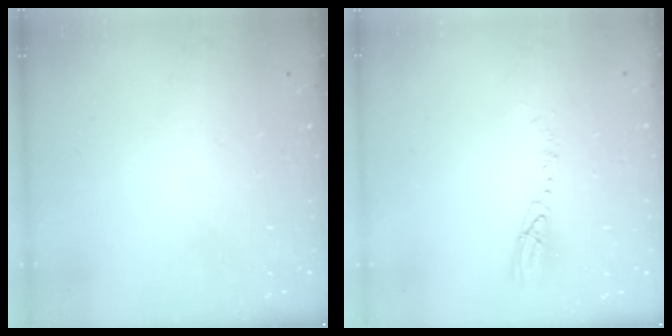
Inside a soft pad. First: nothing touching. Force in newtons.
{"total": 4.7, "press": 4.6, "slide": 0.5}